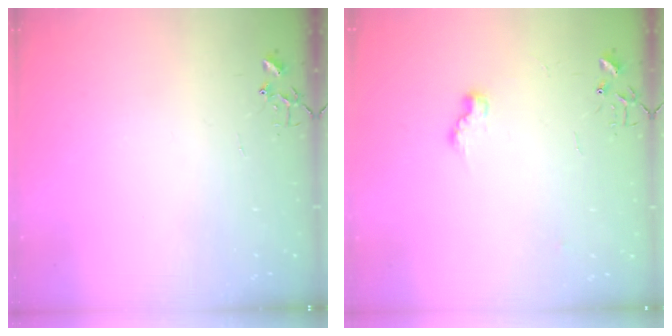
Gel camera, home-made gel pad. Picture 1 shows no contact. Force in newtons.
{"total": 7.3, "press": 7.3, "slide": 0.0}